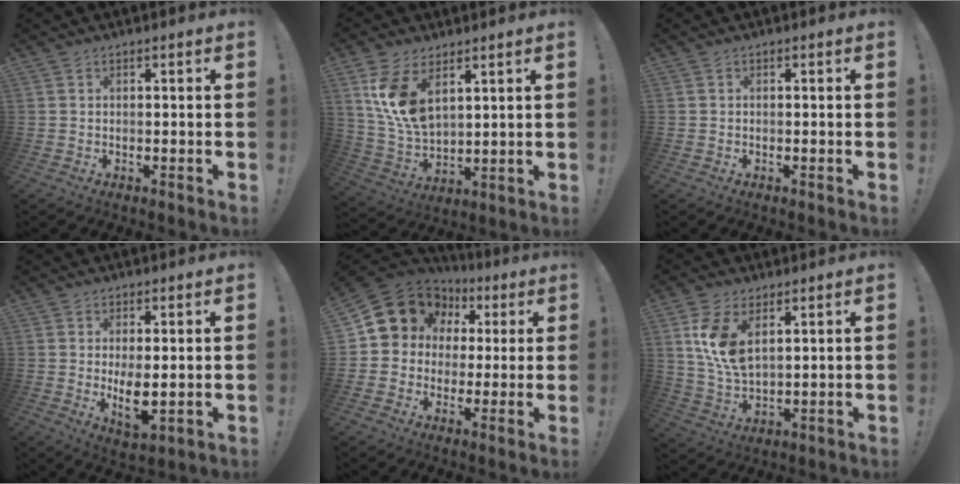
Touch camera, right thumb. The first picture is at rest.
{"total": 12.5, "force": [6.4, 6.8, 8.2], "torque": [-0.168, -0.036, 0.122]}
{"total": 0.0}
{"total": 6.7, "force": [0.8, 2.7, 6.1], "torque": [-0.095, -0.021, 0.018]}
{"total": 12.1, "force": [5.2, 10.2, 3.9], "torque": [-0.060, -0.028, 0.111]}
{"total": 10.6, "force": [5.1, 5.4, 7.6], "torque": [-0.150, -0.026, 0.092]}